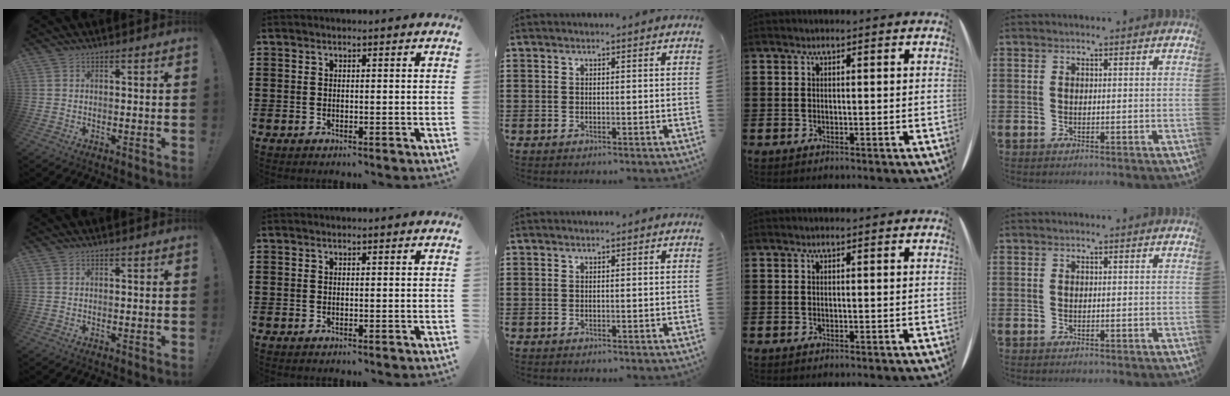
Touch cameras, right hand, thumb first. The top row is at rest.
{}